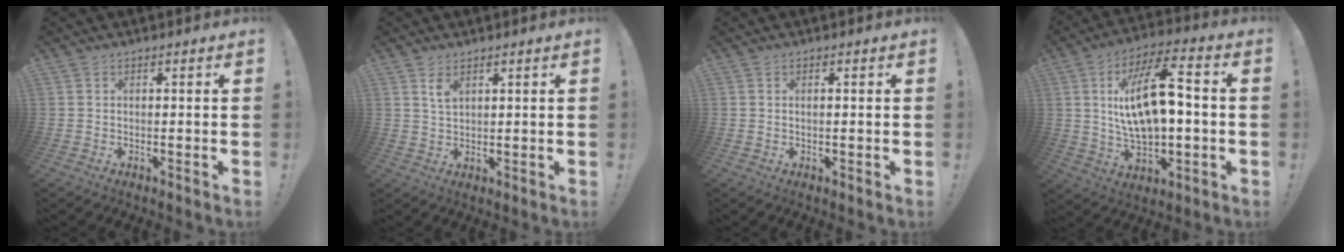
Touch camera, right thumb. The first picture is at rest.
{"total": 3.5, "force": [2.2, 1.7, 2.3], "torque": [-0.039, -0.010, 0.038]}
{"total": 0.6, "force": [0.0, 0.1, 0.6], "torque": [-0.012, 0.000, 0.000]}
{"total": 18.4, "force": [2.3, 8.3, 16.3], "torque": [-0.275, 0.000, 0.030]}